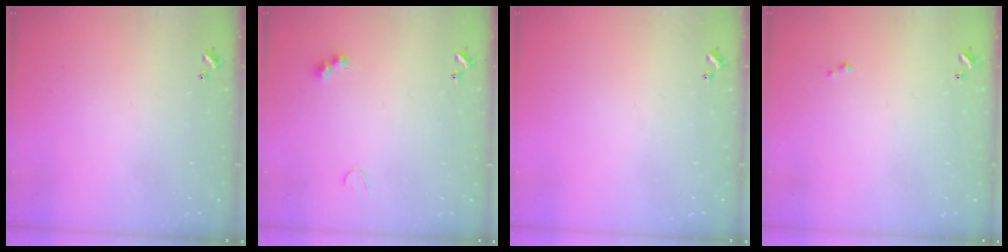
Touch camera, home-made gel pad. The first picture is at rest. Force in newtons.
{"total": 4.0, "press": 3.9, "slide": 0.8}
{"total": 0.0}
{"total": 0.0}